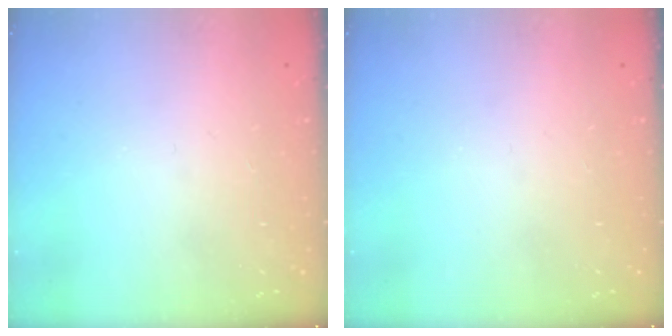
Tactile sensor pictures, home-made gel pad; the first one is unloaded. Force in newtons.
{"total": 0.0}